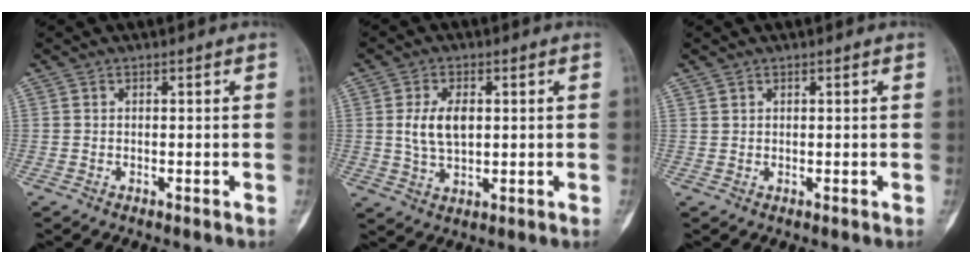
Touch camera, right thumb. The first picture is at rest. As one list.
[{"total": 6.9, "force": [1.0, 4.0, 5.6], "torque": [-0.103, -0.003, 0.022]}, {"total": 0.7, "force": [0.6, 0.3, 0.1], "torque": [0.005, -0.004, 0.010]}]